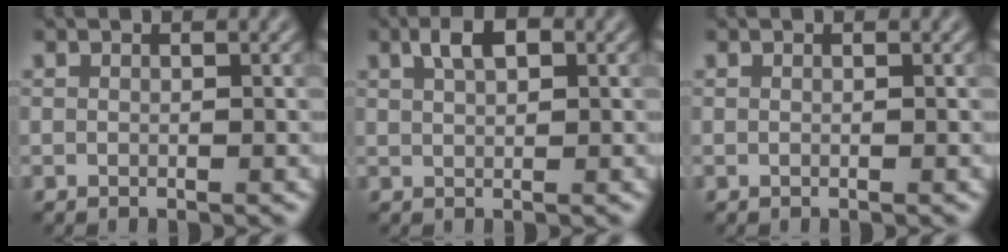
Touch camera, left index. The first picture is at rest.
{"total": 2.4, "force": [1.1, 1.1, 1.9], "torque": [-0.033, 0.007, 0.020]}
{"total": 0.0}